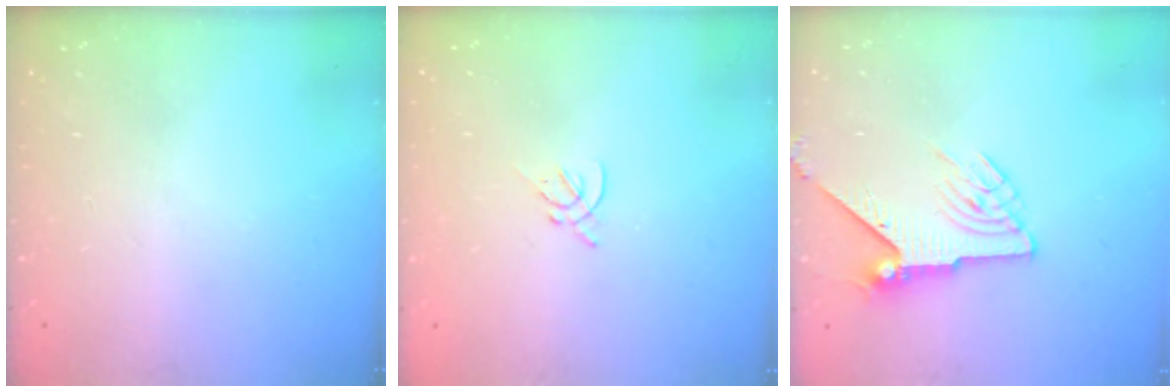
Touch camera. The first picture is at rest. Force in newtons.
{"total": 2.2, "press": 2.1, "slide": 0.6}
{"total": 7.4, "press": 7.4, "slide": 0.1}